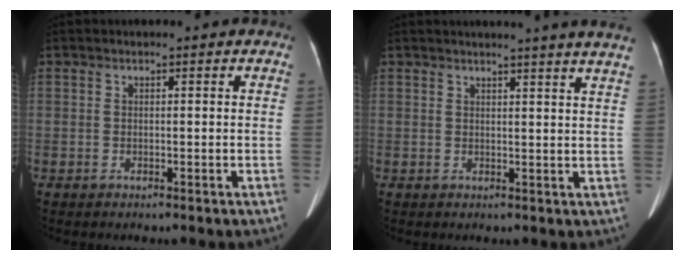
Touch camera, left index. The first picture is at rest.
{"total": 9.9, "force": [9.0, -1.2, 3.9], "torque": [-0.048, -0.029, 0.082]}